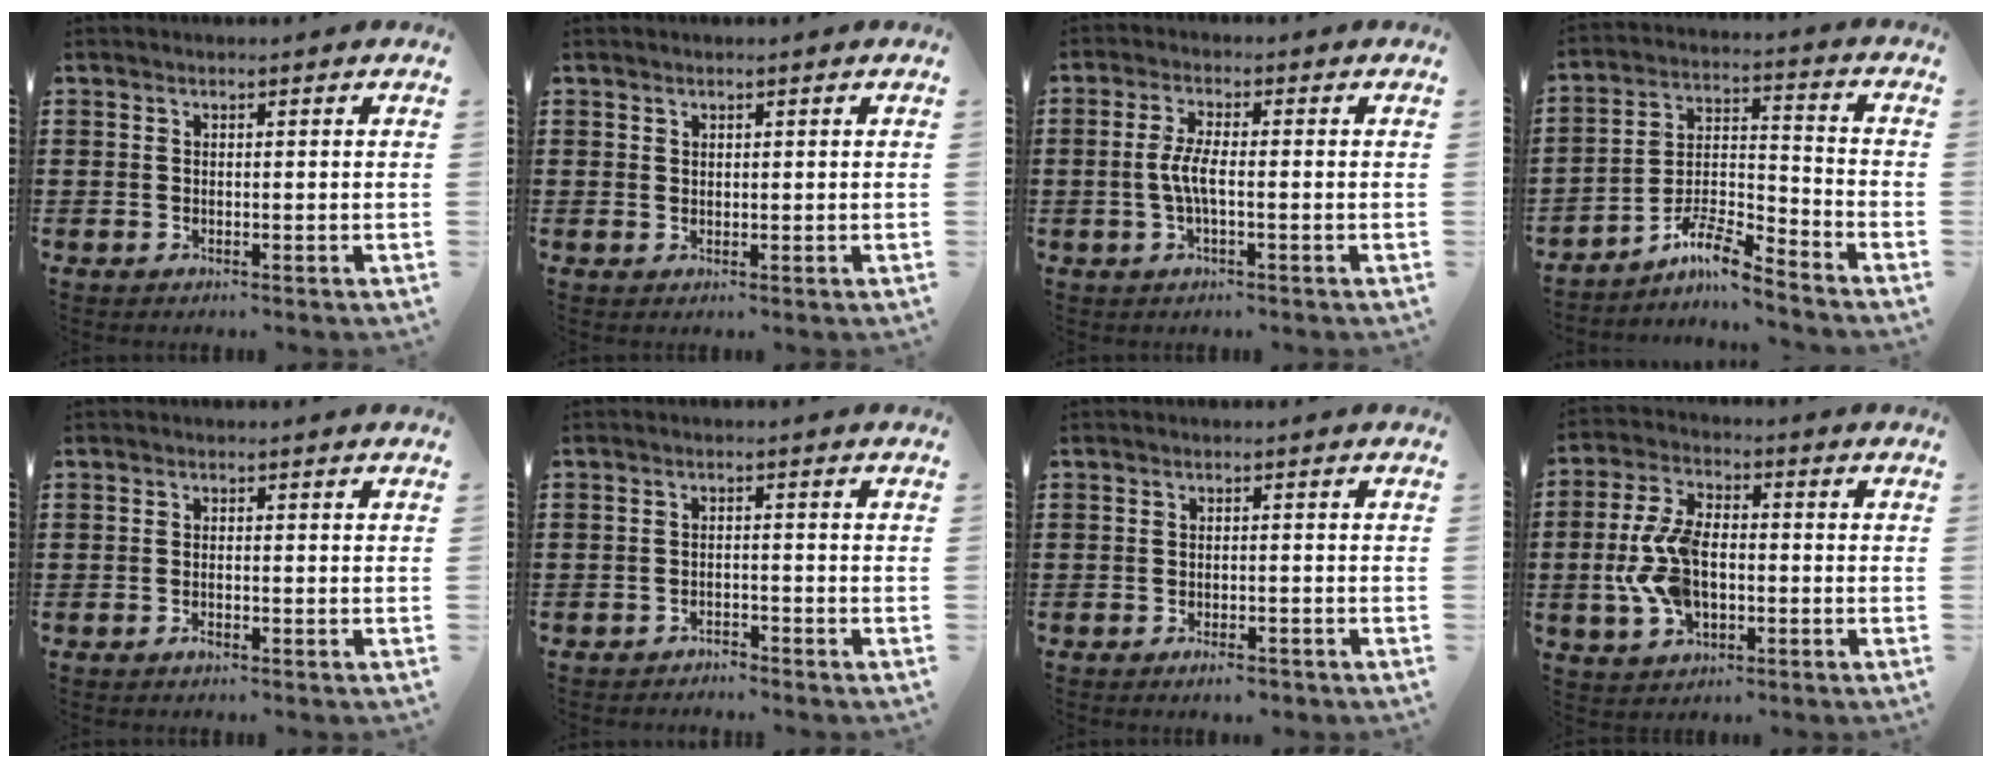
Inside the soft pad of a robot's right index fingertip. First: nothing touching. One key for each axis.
{"total": 0.8, "fx": 0.6, "fy": 0.5, "fz": 0.2, "tx": -0.004, "ty": 0.001, "tz": 0.013}
{"total": 4.0, "fx": -0.8, "fy": 0.8, "fz": 3.9, "tx": -0.099, "ty": -0.007, "tz": -0.025}
{"total": 7.9, "fx": -6.8, "fy": 1.1, "fz": 3.8, "tx": -0.087, "ty": 0.000, "tz": -0.135}
{"total": 0.9, "fx": -0.6, "fy": 0.1, "fz": 0.7, "tx": -0.015, "ty": -0.007, "tz": -0.009}
{"total": 2.0, "fx": -2.0, "fy": 0.1, "fz": 0.0, "tx": -0.007, "ty": -0.002, "tz": -0.042}
{"total": 1.9, "fx": -1.6, "fy": 0.3, "fz": 0.9, "tx": -0.018, "ty": -0.001, "tz": -0.030}
{"total": 10.1, "fx": -1.4, "fy": 5.6, "fz": 8.3, "tx": -0.200, "ty": -0.001, "tz": -0.031}